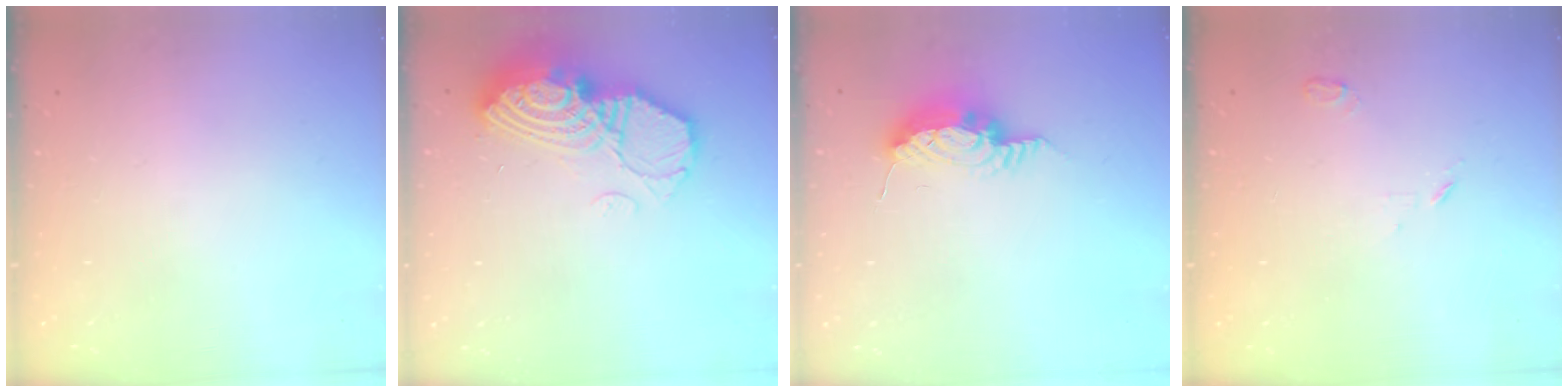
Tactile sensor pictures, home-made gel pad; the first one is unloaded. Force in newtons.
{"total": 16.5, "press": 16.4, "slide": 1.2}
{"total": 8.9, "press": 8.7, "slide": 1.8}
{"total": 3.4, "press": 3.4, "slide": 0.4}